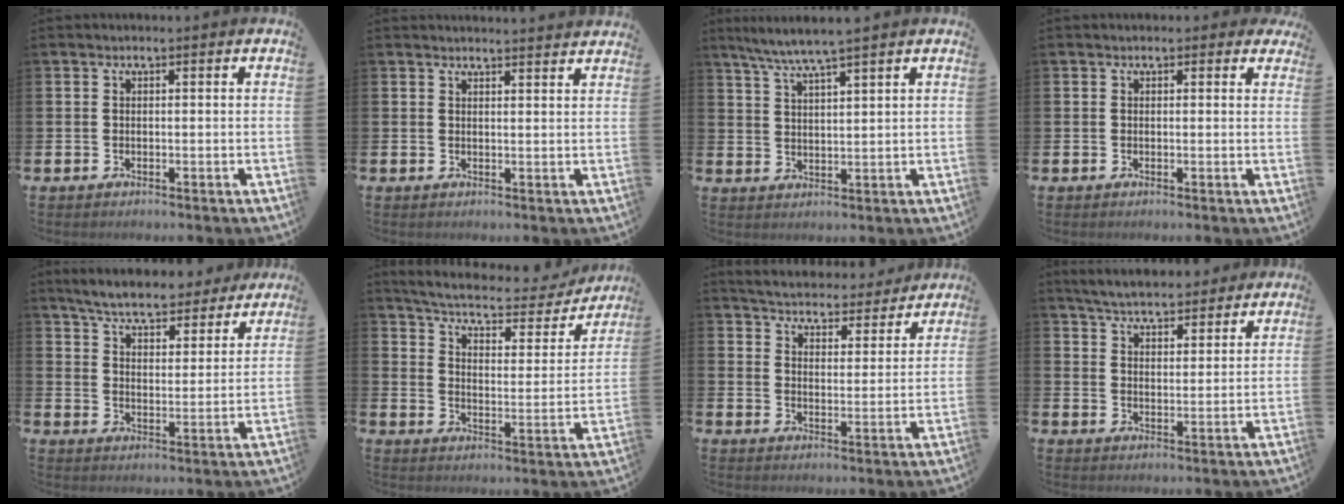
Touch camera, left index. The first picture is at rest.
{"total": 1.7, "force": [1.7, -0.1, -0.1], "torque": [0.008, -0.013, 0.029]}
{"total": 5.4, "force": [4.8, -0.3, 2.4], "torque": [-0.064, -0.014, 0.087]}
{"total": 0.7, "force": [0.5, 0.5, 0.2], "torque": [-0.004, 0.009, 0.008]}
{"total": 6.8, "force": [6.4, 1.2, 1.8], "torque": [-0.060, -0.038, 0.111]}
{"total": 5.8, "force": [5.2, 1.3, 2.2], "torque": [-0.065, -0.041, 0.081]}
{"total": 5.1, "force": [5.0, 0.8, 0.2], "torque": [-0.026, -0.043, 0.084]}
{"total": 5.7, "force": [5.6, 1.0, 0.9], "torque": [-0.035, -0.028, 0.099]}